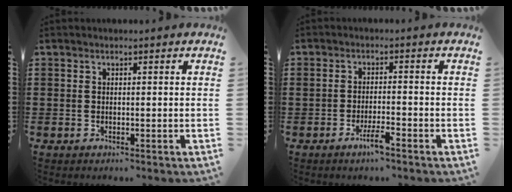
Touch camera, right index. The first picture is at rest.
{"total": 3.4, "force": [-2.2, 0.4, 2.5], "torque": [-0.057, -0.005, -0.042]}